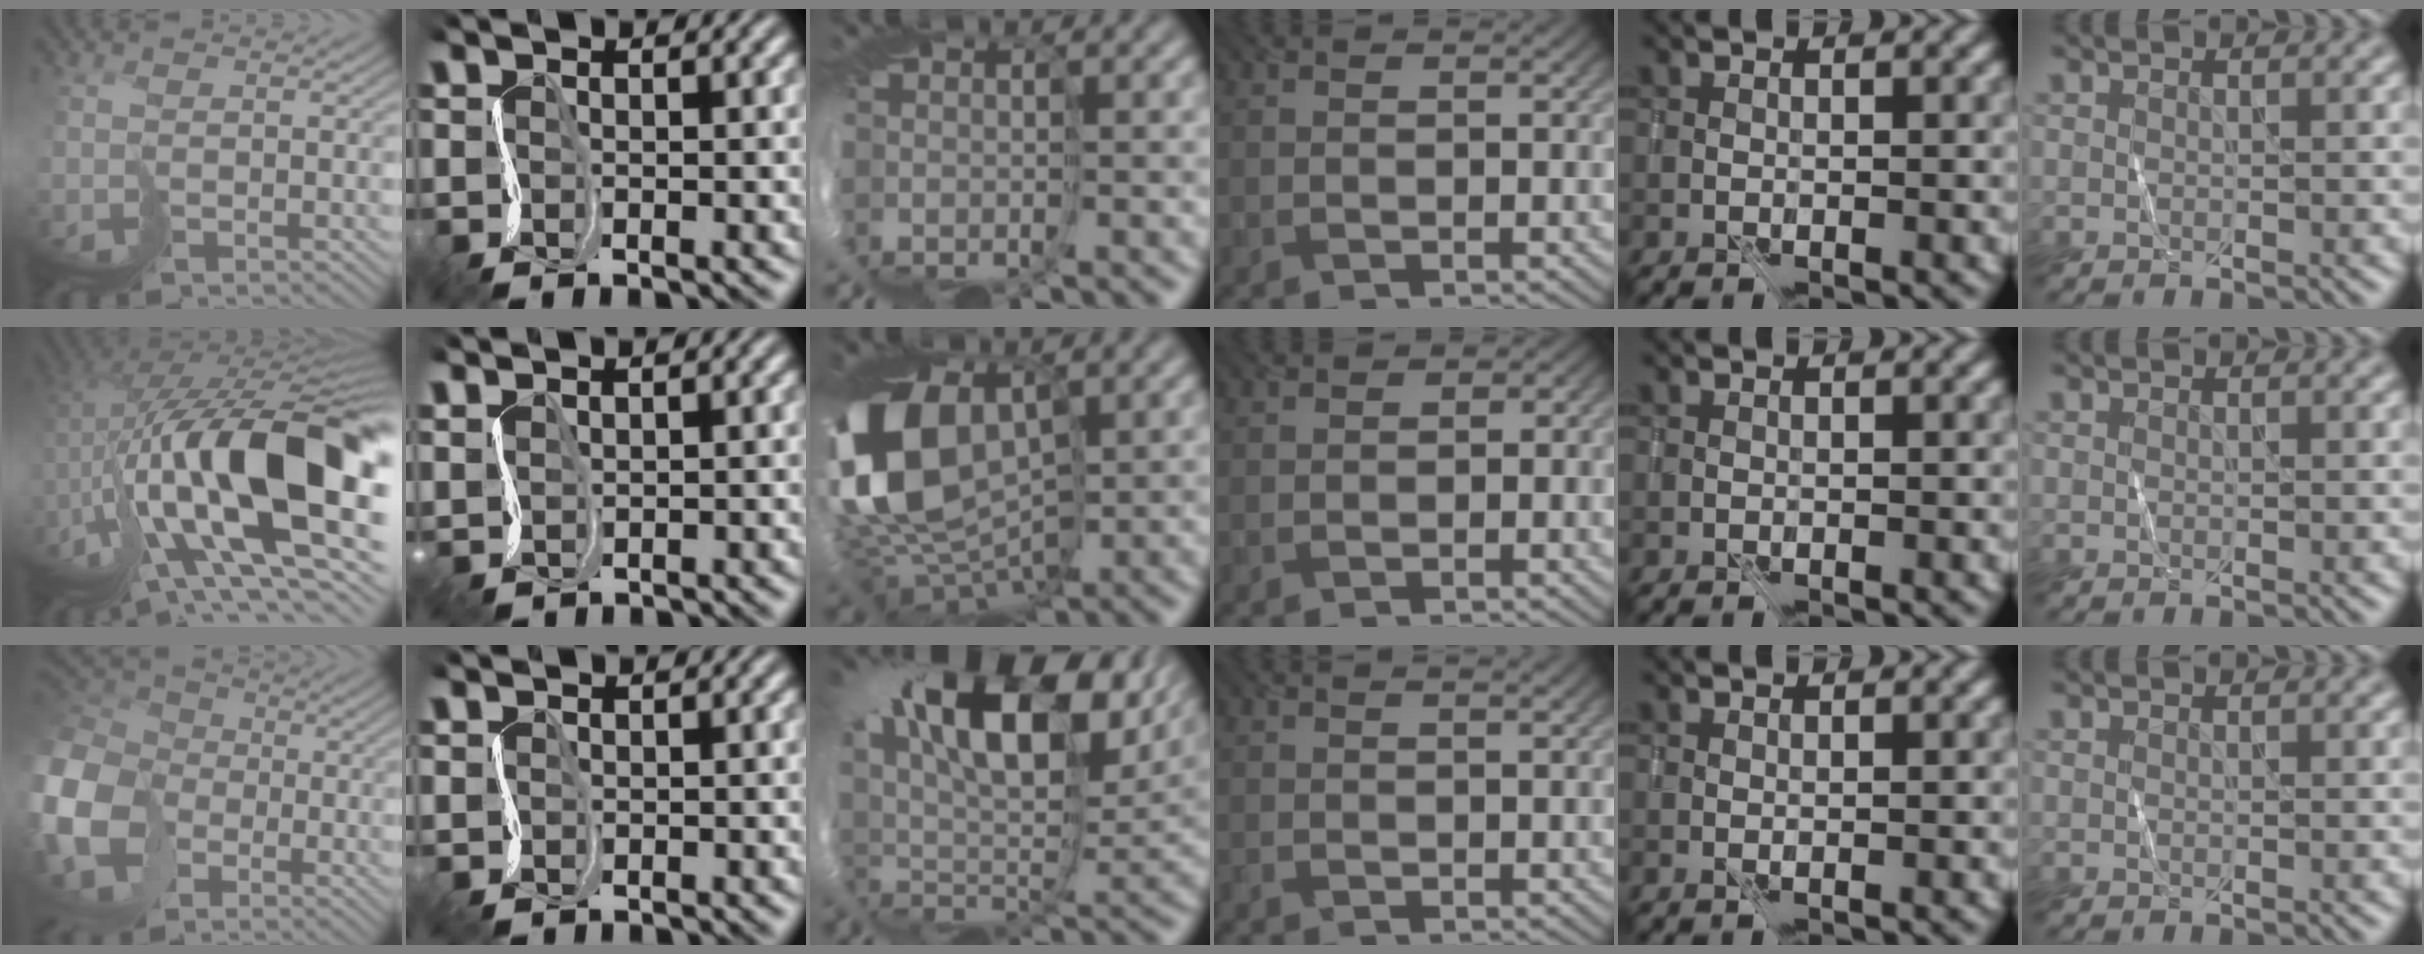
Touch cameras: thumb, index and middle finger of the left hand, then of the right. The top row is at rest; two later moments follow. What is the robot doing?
{"motion": "cut", "object": "tissue"}